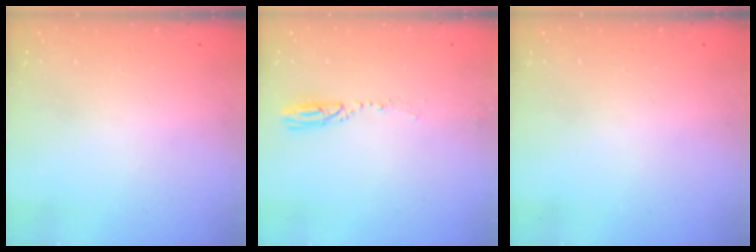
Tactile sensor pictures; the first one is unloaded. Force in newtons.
{"total": 3.5, "press": 3.4, "slide": 0.7}
{"total": 0.0}